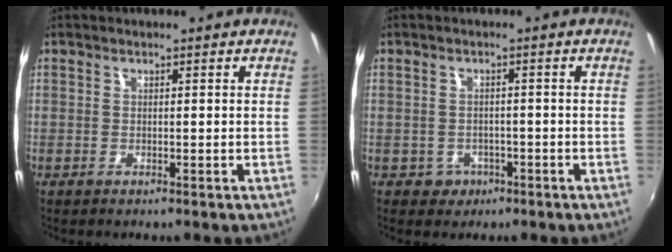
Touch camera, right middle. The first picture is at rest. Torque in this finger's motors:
{"motor_torque": [0.22, -0.14, -0.05, -0.01]}